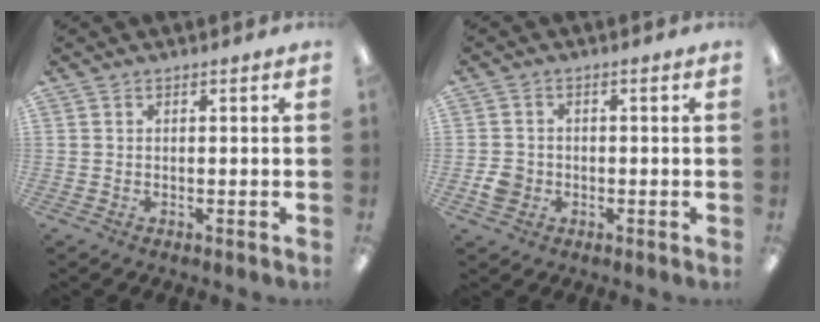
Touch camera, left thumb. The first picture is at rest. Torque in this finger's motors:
{"motor_torque": [-0.29, 0.30, 0.02, -0.01, 0.01]}